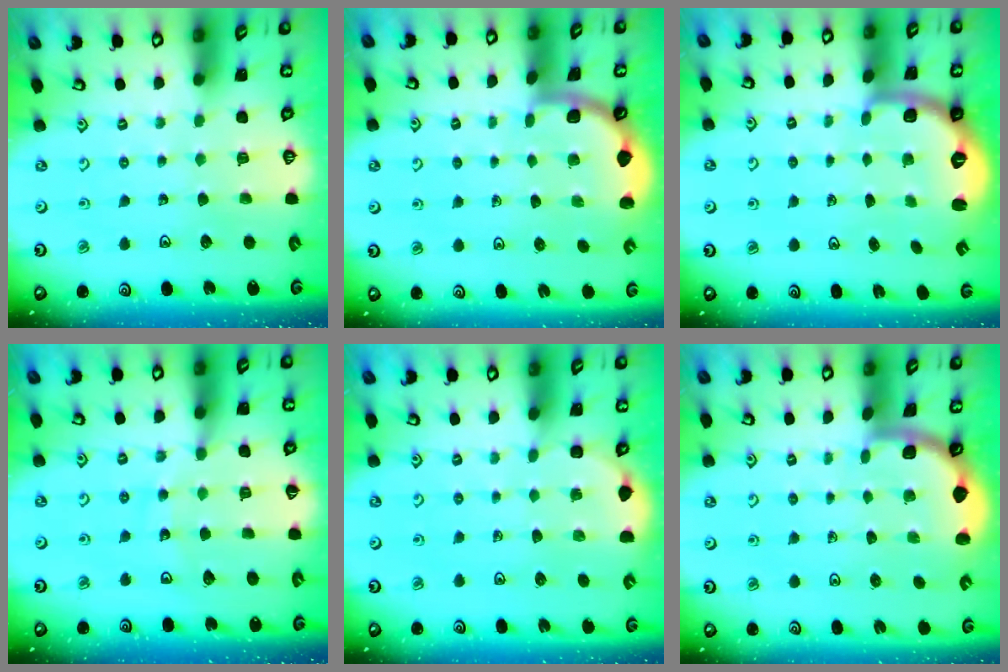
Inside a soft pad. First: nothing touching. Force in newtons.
{"total": 1.8, "press": 1.8, "slide": 0.0}
{"total": 2.7, "press": 1.6, "slide": 2.1}
{"total": 10.5, "press": 10.5, "slide": 1.3}
{"total": 3.0, "press": 2.9, "slide": 0.9}
{"total": 1.8, "press": 1.8, "slide": 0.1}